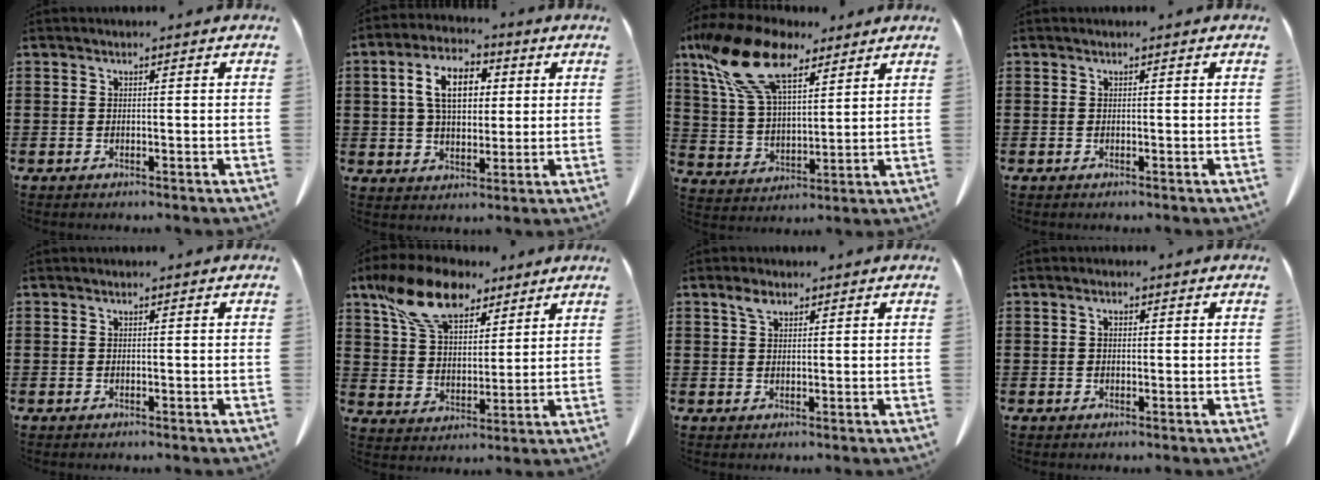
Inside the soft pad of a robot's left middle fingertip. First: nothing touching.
{"total": 8.7, "force": [2.5, 5.1, 6.6], "torque": [-0.136, 0.016, 0.042]}
{"total": 14.8, "force": [9.6, 6.3, 9.4], "torque": [-0.221, -0.016, 0.174]}
{"total": 0.0}
{"total": 0.0}
{"total": 12.3, "force": [8.7, 5.5, 6.7], "torque": [-0.157, -0.011, 0.167]}
{"total": 2.3, "force": [1.4, 1.1, 1.4], "torque": [-0.033, 0.002, 0.028]}
{"total": 1.3, "force": [0.3, 0.7, 1.1], "torque": [-0.024, 0.005, 0.006]}